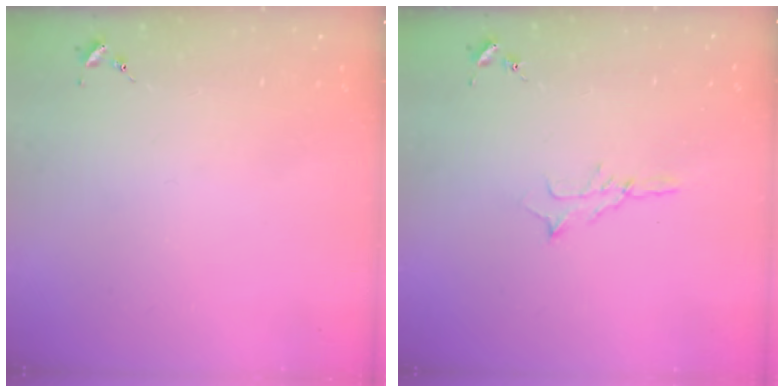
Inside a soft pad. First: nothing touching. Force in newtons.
{"total": 6.1, "press": 6.1, "slide": 0.6}